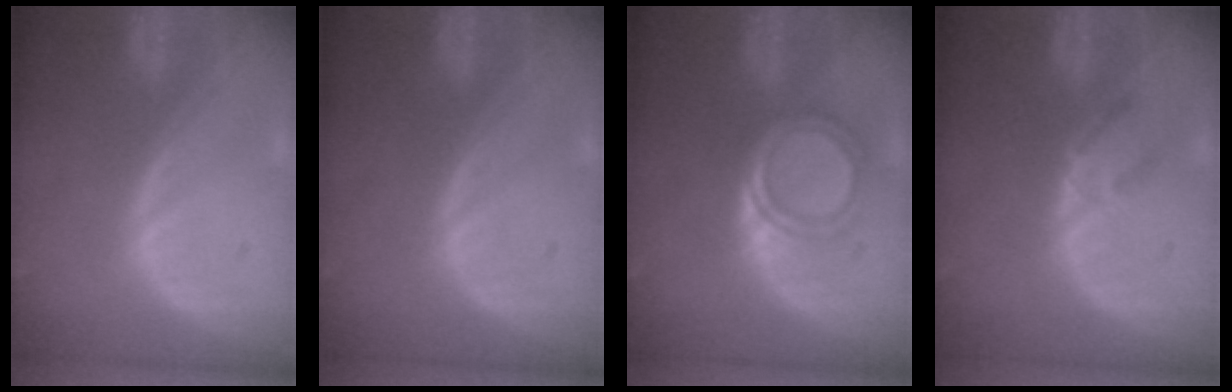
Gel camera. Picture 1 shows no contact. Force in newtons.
{"total": 0.0}
{"total": 4.9, "press": 4.8, "slide": 1.4}
{"total": 2.0, "press": 1.8, "slide": 0.9}